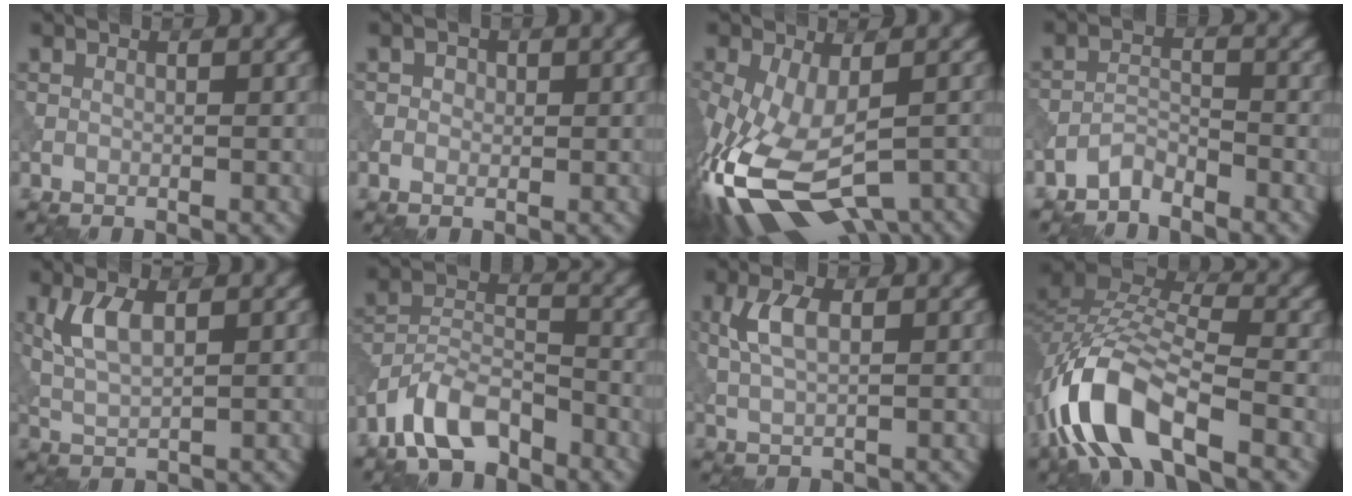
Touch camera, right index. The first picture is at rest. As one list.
[{"total": 1.3, "force": [0.2, 1.2, 0.6], "torque": [-0.006, 0.000, -0.004]}, {"total": 14.2, "force": [-5.5, 7.2, 11.0], "torque": [-0.247, -0.052, -0.073]}, {"total": 2.1, "force": [-2.0, 0.5, 0.4], "torque": [-0.007, 0.011, -0.043]}, {"total": 3.9, "force": [1.2, 1.7, 3.2], "torque": [-0.076, 0.005, 0.027]}, {"total": 6.1, "force": [-4.6, 2.6, 3.0], "torque": [-0.050, 0.005, -0.096]}, {"total": 3.6, "force": [0.8, 1.7, 3.0], "torque": [-0.073, 0.006, 0.017]}, {"total": 10.7, "force": [-5.7, 4.2, 8.1], "torque": [-0.165, 0.010, -0.117]}]